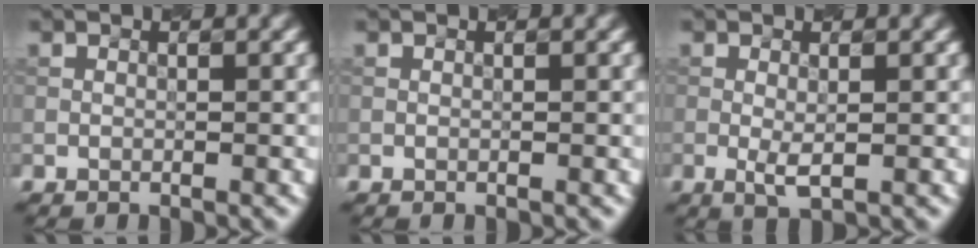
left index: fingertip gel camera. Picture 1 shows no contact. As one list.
[{"total": 0.0}, {"total": 1.7, "force": [-0.2, 0.5, 1.7], "torque": [-0.034, -0.005, -0.004]}]